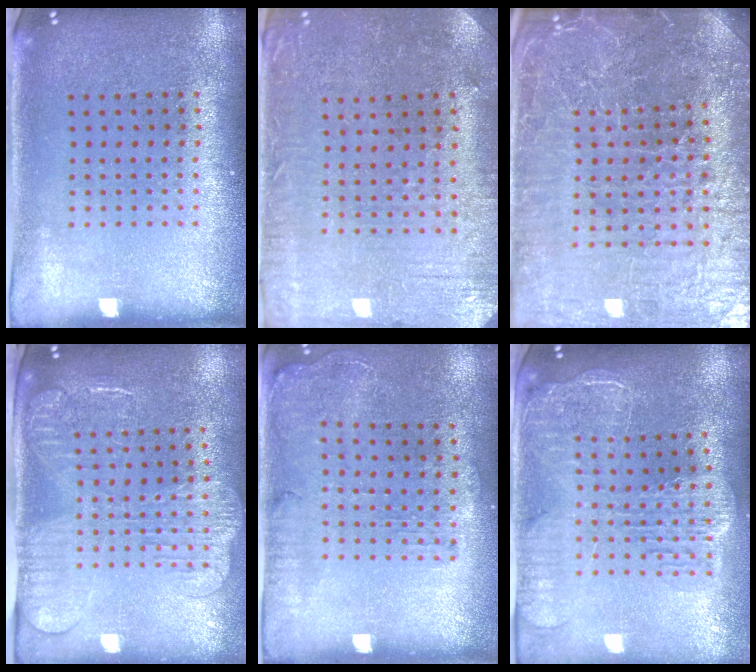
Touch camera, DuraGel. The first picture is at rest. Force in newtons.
{"total": 0.7, "press": 0.6, "slide": 0.4}
{"total": 5.5, "press": 5.1, "slide": 1.9}
{"total": 2.4, "press": 2.0, "slide": 1.4}
{"total": 1.3, "press": 1.2, "slide": 0.5}
{"total": 2.7, "press": 2.3, "slide": 1.4}